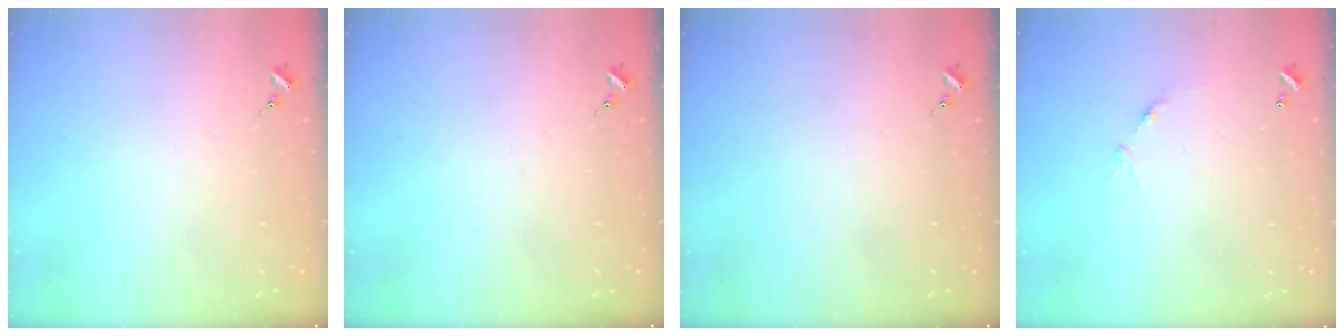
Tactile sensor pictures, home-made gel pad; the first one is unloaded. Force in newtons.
{"total": 0.0}
{"total": 0.0}
{"total": 6.1, "press": 6.1, "slide": 0.6}